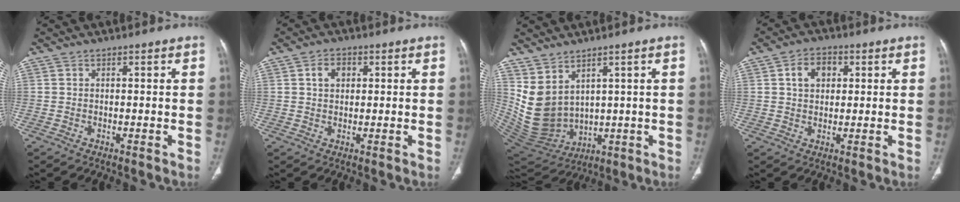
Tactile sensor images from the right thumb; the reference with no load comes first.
{"total": 3.6, "force": [1.0, 2.7, 2.1], "torque": [-0.026, 0.004, 0.016]}
{"total": 11.1, "force": [4.1, 7.5, 7.0], "torque": [-0.118, -0.030, 0.118]}
{"total": 5.7, "force": [1.6, 4.2, 3.5], "torque": [-0.040, 0.005, 0.022]}